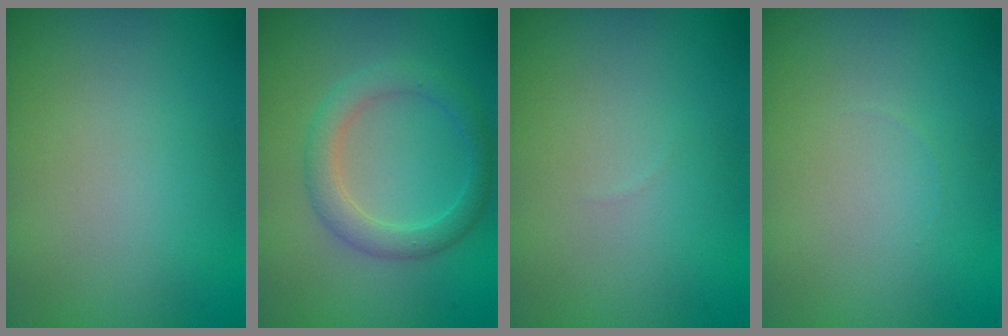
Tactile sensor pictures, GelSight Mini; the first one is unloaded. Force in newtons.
{"total": 2.8, "press": 2.8, "slide": 0.0}
{"total": 0.0}
{"total": 0.0}